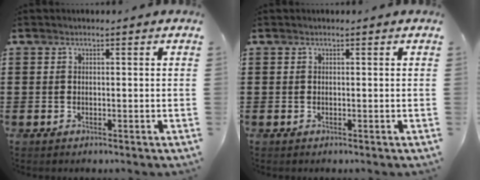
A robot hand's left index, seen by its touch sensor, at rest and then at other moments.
{"total": 0.0}